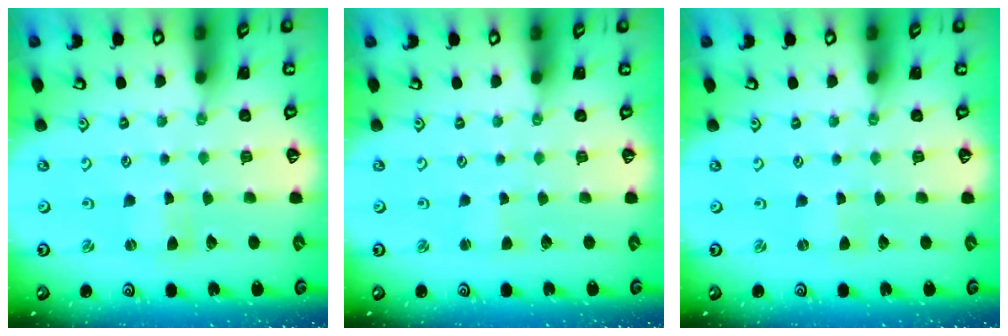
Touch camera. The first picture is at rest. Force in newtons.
{"total": 1.6, "press": 1.6, "slide": 0.3}
{"total": 0.0}